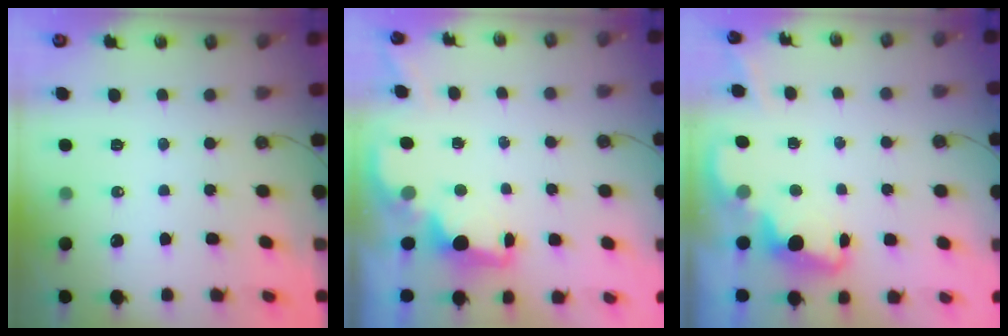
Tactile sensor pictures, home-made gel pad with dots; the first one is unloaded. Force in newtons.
{"total": 1.9, "press": 1.7, "slide": 0.8}
{"total": 2.1, "press": 2.1, "slide": 0.5}